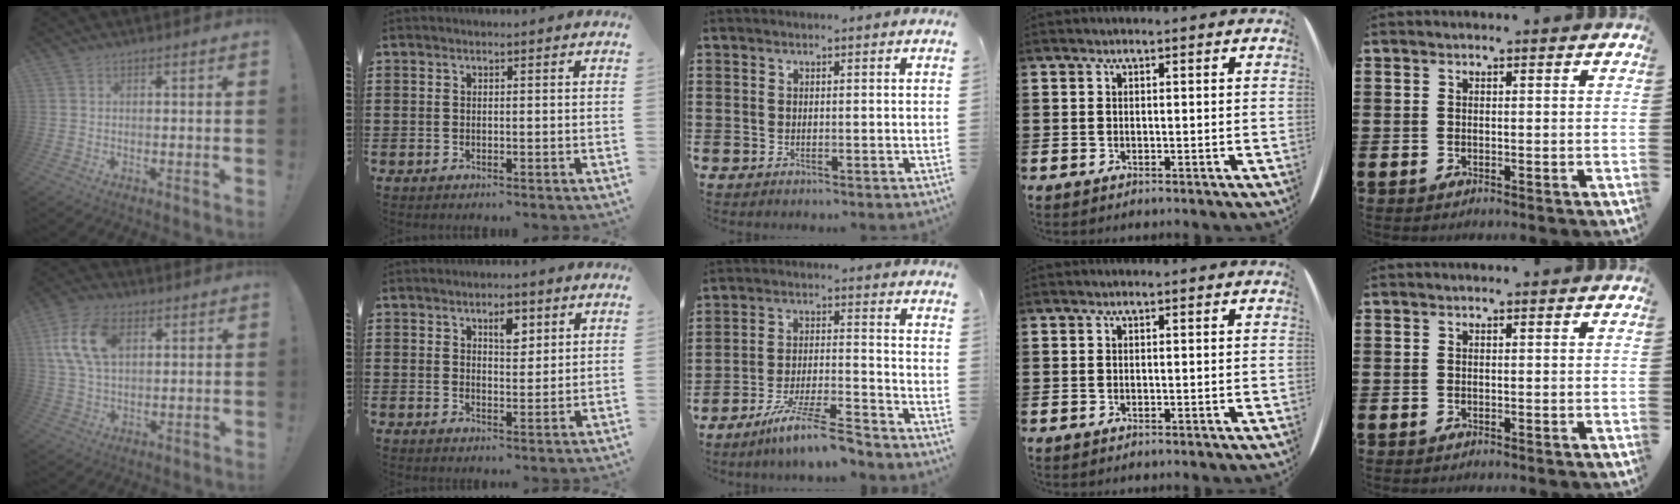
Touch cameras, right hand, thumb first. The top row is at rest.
{"thumb": {"total": 14.1, "force": [4.5, 8.6, 10.2], "torque": [-0.207, 0.003, 0.085]}, "index": {"total": 4.0, "force": [2.1, 1.9, 2.7], "torque": [-0.037, -0.001, 0.032]}, "middle": {"total": 8.1, "force": [-7.0, 0.0, 4.2], "torque": [-0.083, -0.004, -0.134]}}